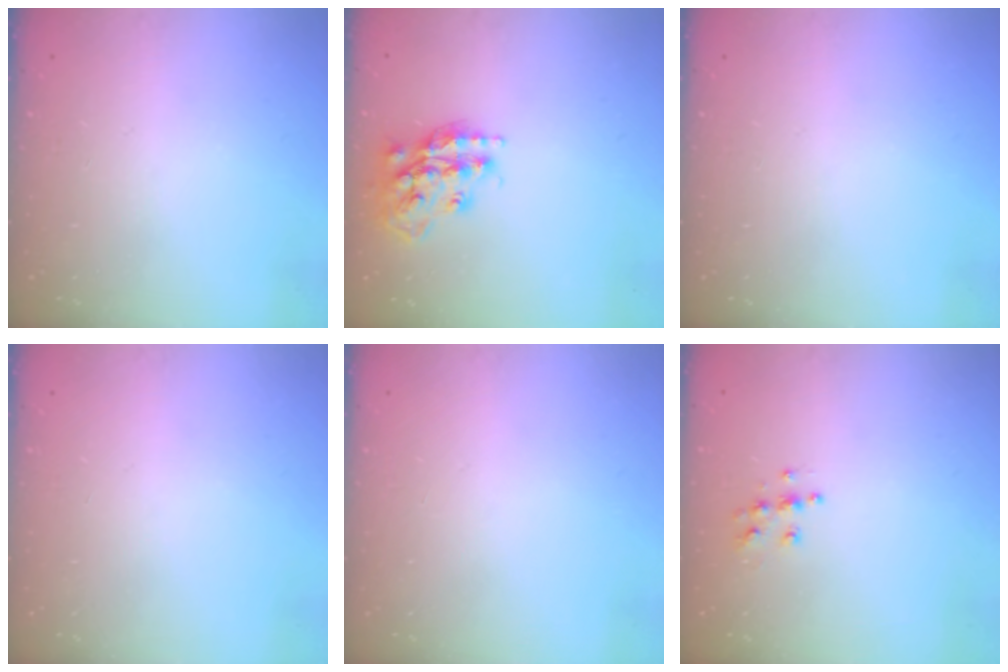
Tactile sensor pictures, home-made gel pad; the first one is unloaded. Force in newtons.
{"total": 15.7, "press": 15.7, "slide": 1.2}
{"total": 0.0}
{"total": 0.0}
{"total": 0.0}
{"total": 6.6, "press": 6.6, "slide": 0.3}